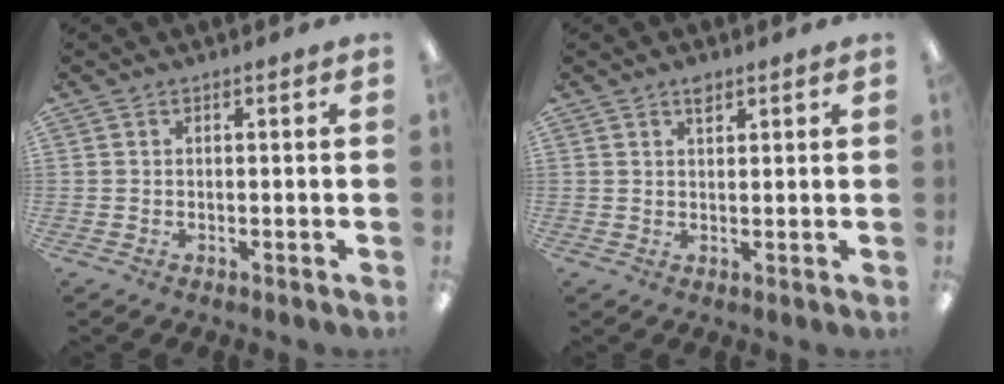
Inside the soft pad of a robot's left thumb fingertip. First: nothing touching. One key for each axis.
{"total": 2.1, "fx": 1.6, "fy": 0.9, "fz": 1.0, "tx": -0.007, "ty": -0.007, "tz": 0.026}